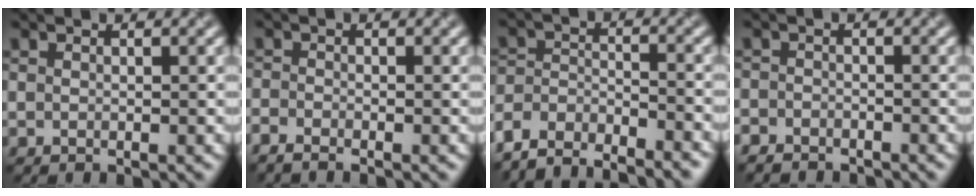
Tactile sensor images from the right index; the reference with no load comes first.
{"total": 1.7, "force": [-1.6, 0.2, 0.6], "torque": [-0.018, -0.005, -0.036]}
{"total": 6.6, "force": [-6.4, 1.2, 1.3], "torque": [-0.022, -0.011, -0.115]}
{"total": 2.4, "force": [-2.3, 0.7, 0.2], "torque": [0.002, -0.001, -0.048]}